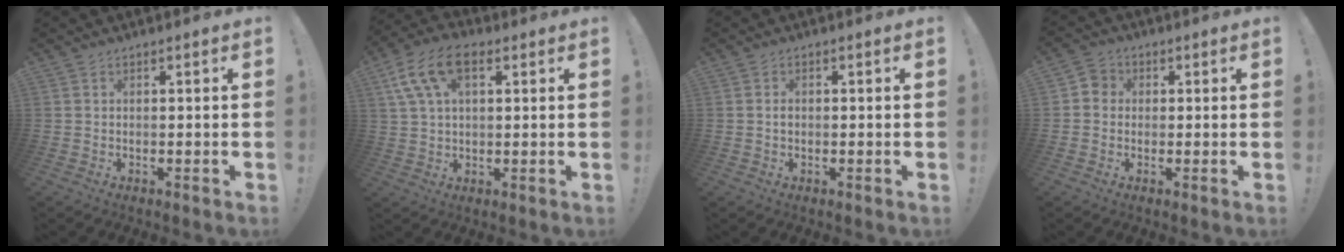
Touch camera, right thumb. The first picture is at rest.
{"total": 12.3, "force": [4.8, 7.1, 8.8], "torque": [-0.167, -0.004, 0.090]}
{"total": 0.9, "force": [-0.1, 0.7, 0.5], "torque": [-0.003, 0.000, -0.004]}
{"total": 4.0, "force": [-0.4, 3.7, 1.4], "torque": [-0.023, 0.013, -0.006]}